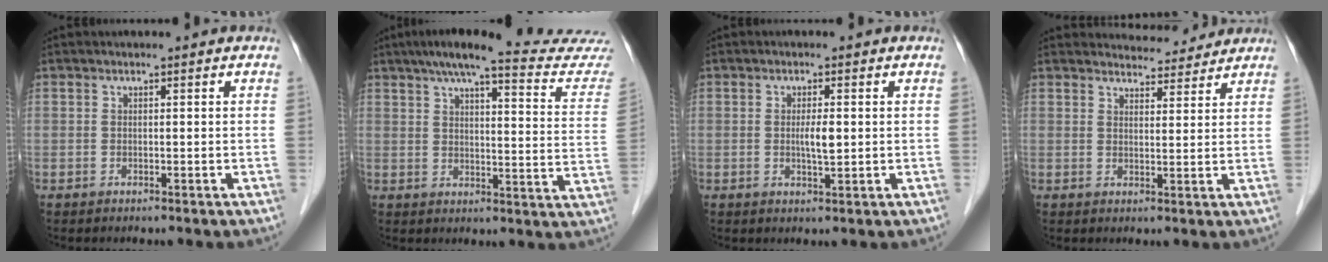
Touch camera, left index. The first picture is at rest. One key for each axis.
{"total": 23.0, "fx": 20.8, "fy": 0.6, "fz": 9.7, "tx": -0.129, "ty": -0.054, "tz": 0.248}
{"total": 2.4, "fx": -0.1, "fy": 0.4, "fz": 2.4, "tx": -0.045, "ty": -0.006, "tz": -0.001}
{"total": 5.2, "fx": 5.0, "fy": 1.1, "fz": 0.1, "tx": -0.002, "ty": 0.003, "tz": 0.063}